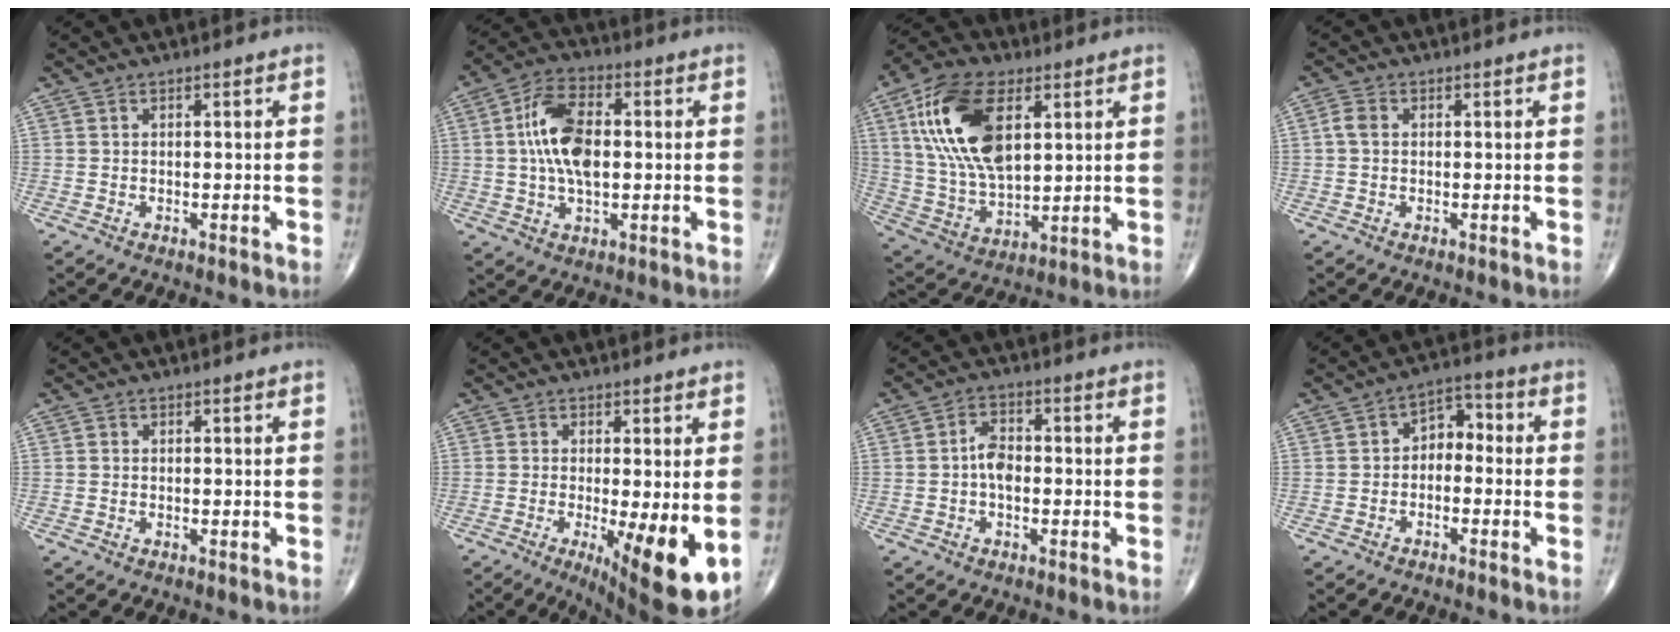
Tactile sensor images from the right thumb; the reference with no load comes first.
{"total": 12.1, "force": [0.8, 6.4, 10.3], "torque": [-0.193, 0.014, 0.011]}
{"total": 19.6, "force": [6.3, 10.2, 15.5], "torque": [-0.295, -0.013, 0.118]}
{"total": 2.2, "force": [0.1, 1.7, 1.5], "torque": [-0.031, 0.006, -0.001]}
{"total": 1.2, "force": [-0.1, 1.0, 0.6], "torque": [-0.006, 0.002, -0.006]}
{"total": 11.1, "force": [-2.4, 2.6, 10.5], "torque": [-0.158, -0.028, -0.031]}
{"total": 4.1, "force": [-0.7, 2.5, 3.2], "torque": [-0.050, 0.015, -0.021]}
{"total": 5.4, "force": [-0.9, 3.8, 3.7], "torque": [-0.030, 0.032, -0.031]}